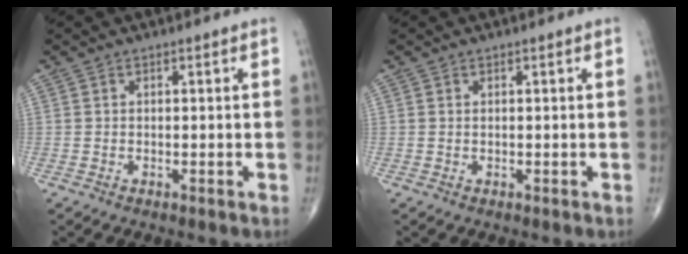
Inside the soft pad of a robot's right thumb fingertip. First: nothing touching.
{"total": 0.0}